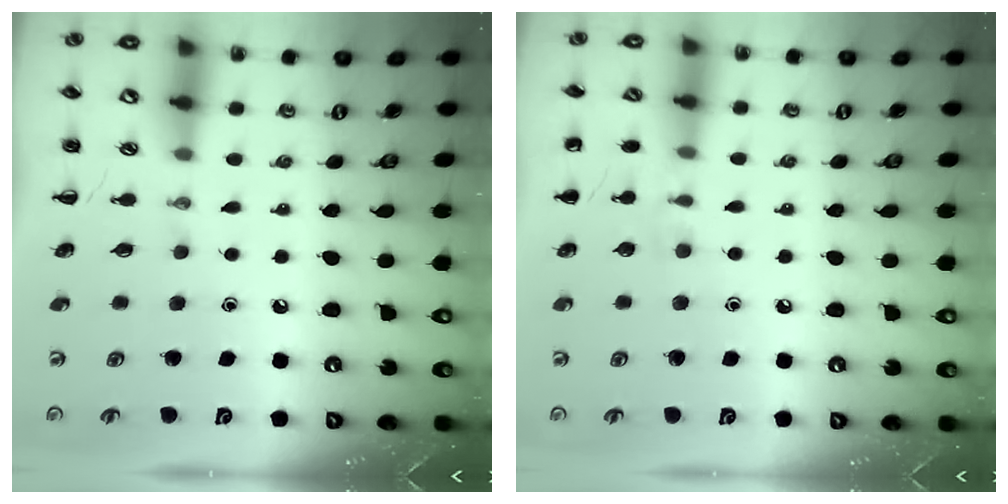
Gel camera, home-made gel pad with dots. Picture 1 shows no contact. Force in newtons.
{"total": 6.8, "press": 6.5, "slide": 2.0}